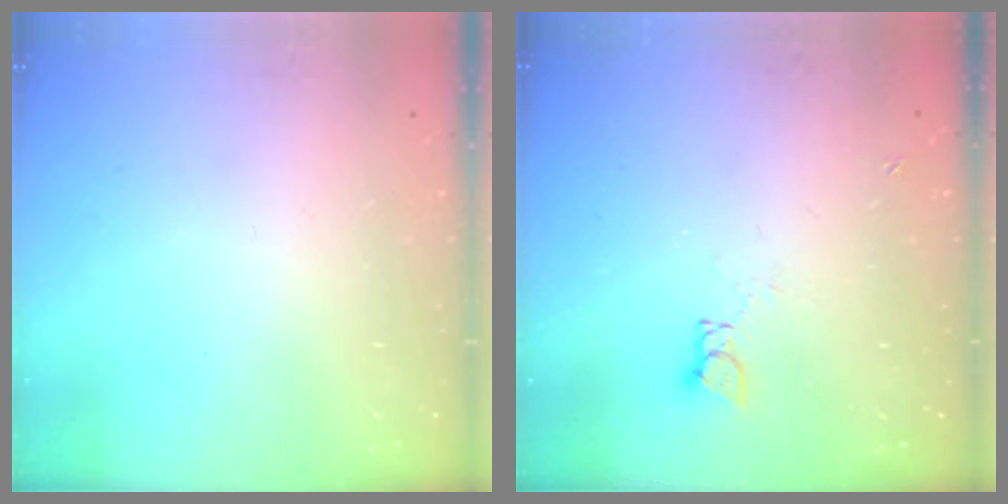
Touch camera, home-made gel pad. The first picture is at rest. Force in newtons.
{"total": 3.4, "press": 3.4, "slide": 0.3}